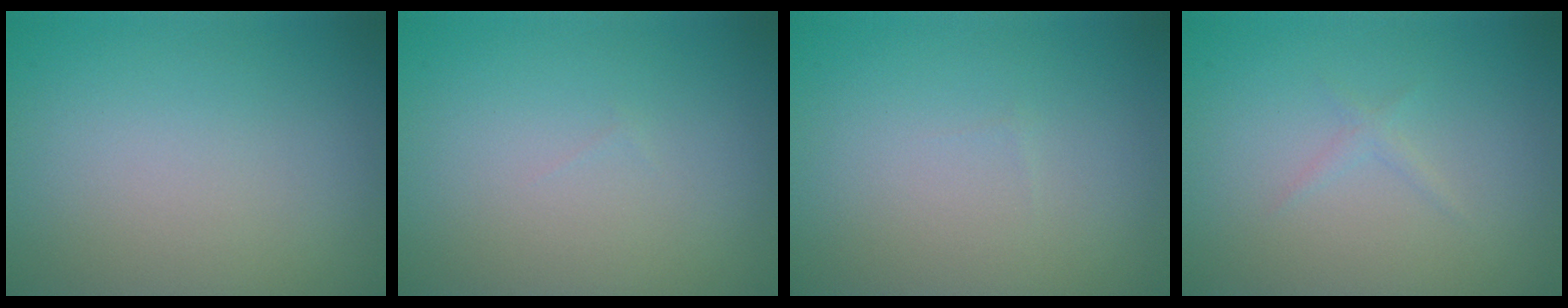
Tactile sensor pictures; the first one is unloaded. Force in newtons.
{"total": 0.0}
{"total": 0.0}
{"total": 0.7, "press": 0.7, "slide": 0.0}